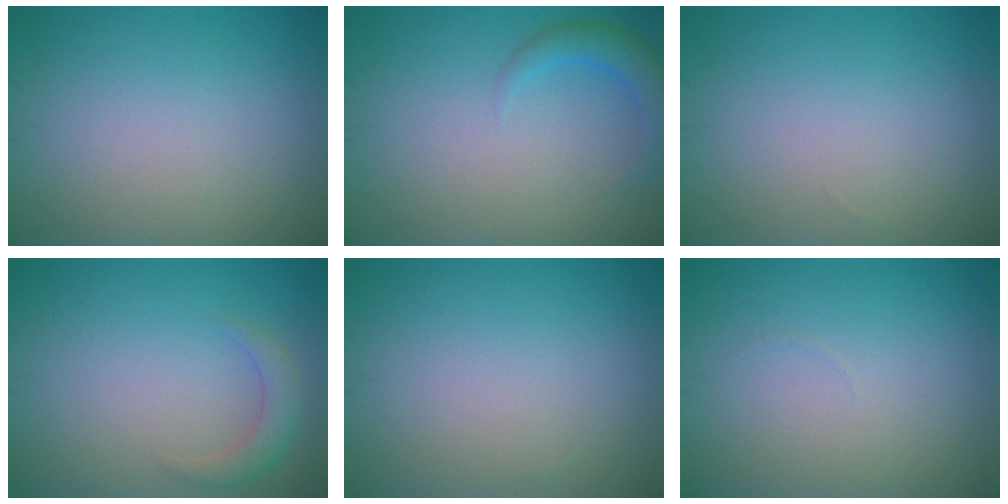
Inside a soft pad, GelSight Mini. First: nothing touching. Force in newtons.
{"total": 2.8, "press": 2.8, "slide": 0.2}
{"total": 0.0}
{"total": 2.1, "press": 2.1, "slide": 0.2}
{"total": 0.0}
{"total": 0.0}